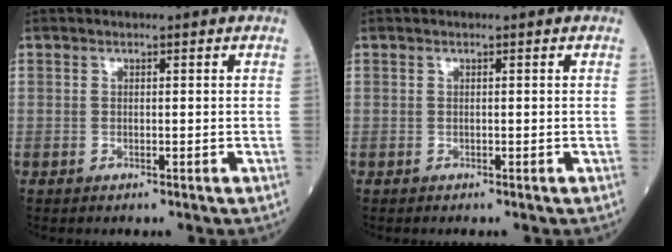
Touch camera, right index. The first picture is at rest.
{"total": 0.0}